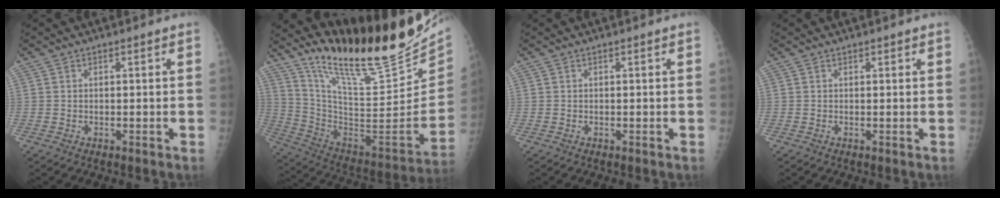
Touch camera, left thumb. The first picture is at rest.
{"total": 31.4, "force": [23.5, 8.5, 19.1], "torque": [-0.274, -0.107, 0.367]}
{"total": 0.0}
{"total": 0.6, "force": [0.5, 0.2, 0.2], "torque": [-0.005, -0.003, 0.008]}